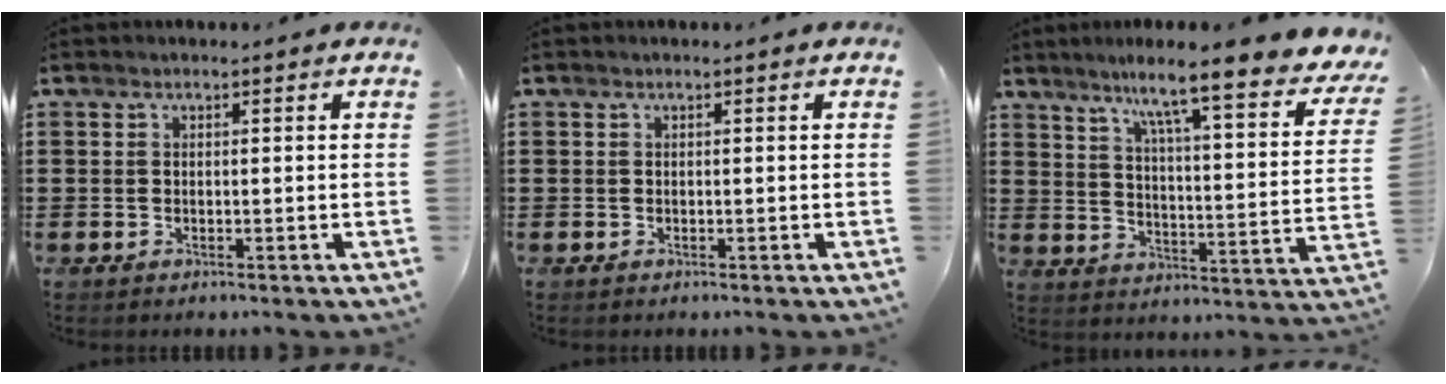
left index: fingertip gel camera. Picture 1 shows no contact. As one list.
[{"total": 0.0}, {"total": 9.8, "force": [7.7, -0.1, 6.1], "torque": [-0.123, -0.064, 0.116]}]